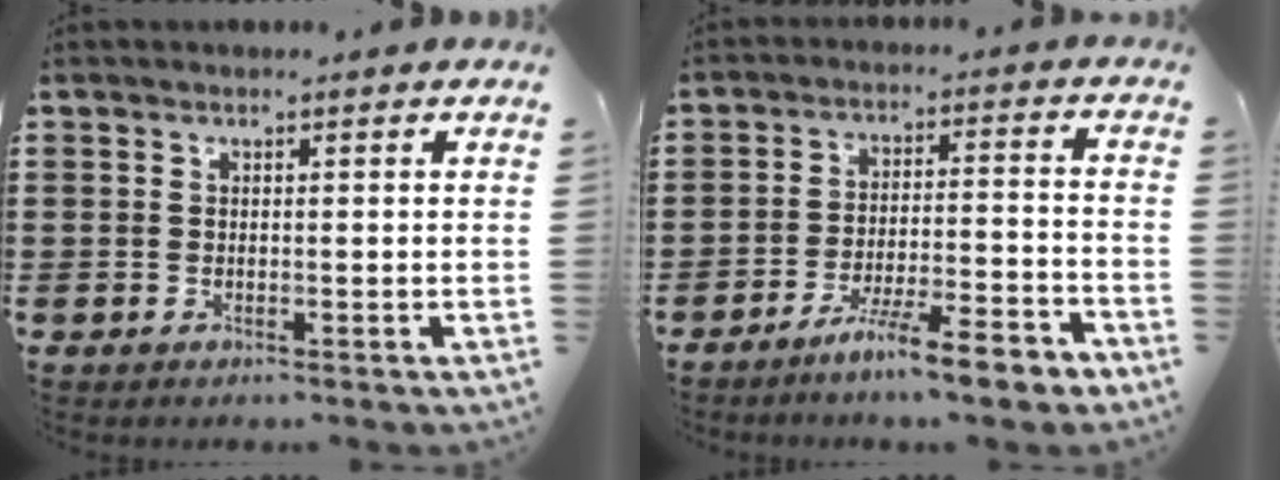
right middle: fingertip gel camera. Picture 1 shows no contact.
{"total": 8.3, "force": [-6.8, 0.5, 4.7], "torque": [-0.083, -0.002, -0.126]}